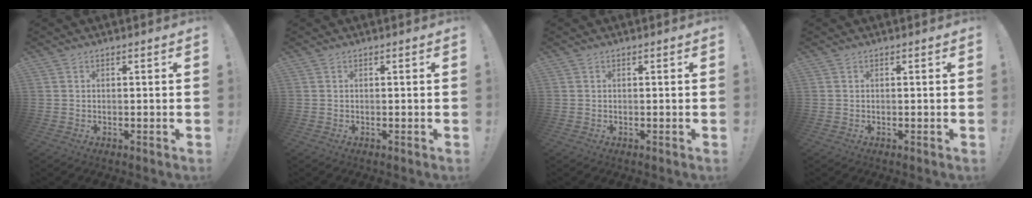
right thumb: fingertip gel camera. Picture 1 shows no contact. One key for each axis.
{"total": 0.0}
{"total": 0.0}
{"total": 0.0}